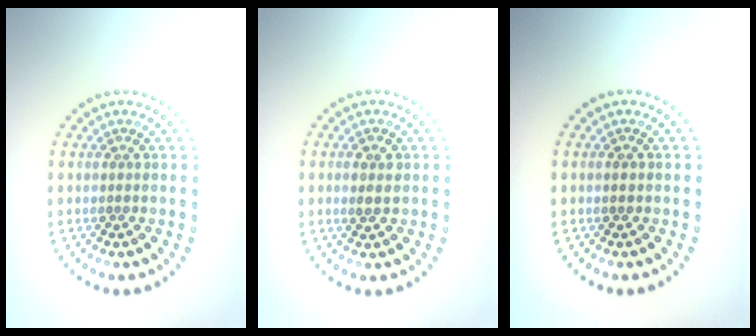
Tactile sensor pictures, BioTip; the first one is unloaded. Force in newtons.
{"total": 1.8, "press": 1.8, "slide": 0.2}
{"total": 1.1, "press": 1.1, "slide": 0.1}